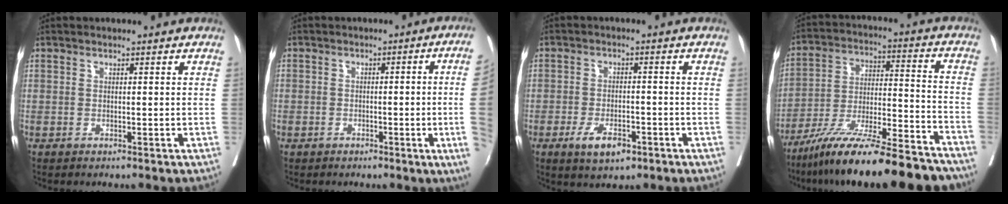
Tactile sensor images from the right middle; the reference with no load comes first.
{"total": 8.0, "force": [-1.4, -1.4, 7.8], "torque": [-0.081, -0.004, -0.022]}
{"total": 5.4, "force": [-2.9, 2.2, 4.0], "torque": [-0.072, -0.003, -0.043]}
{"total": 22.2, "force": [-18.2, 2.1, 12.4], "torque": [-0.188, -0.008, -0.302]}